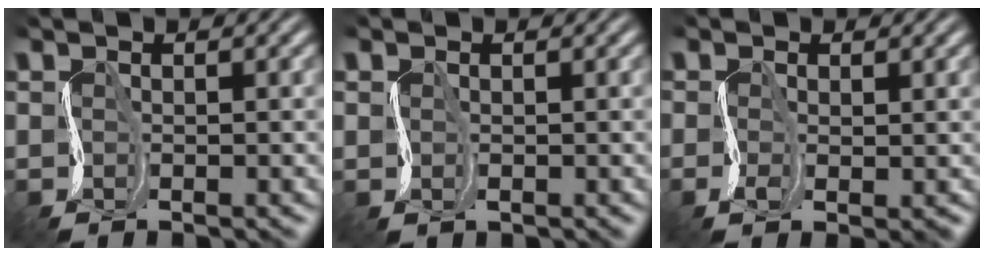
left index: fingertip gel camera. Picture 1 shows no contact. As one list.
[{"total": 1.0, "force": [0.2, 0.3, -0.9], "torque": [0.007, 0.001, 0.003]}, {"total": 1.0, "force": [-0.3, 0.4, 0.8], "torque": [-0.025, 0.002, -0.013]}]